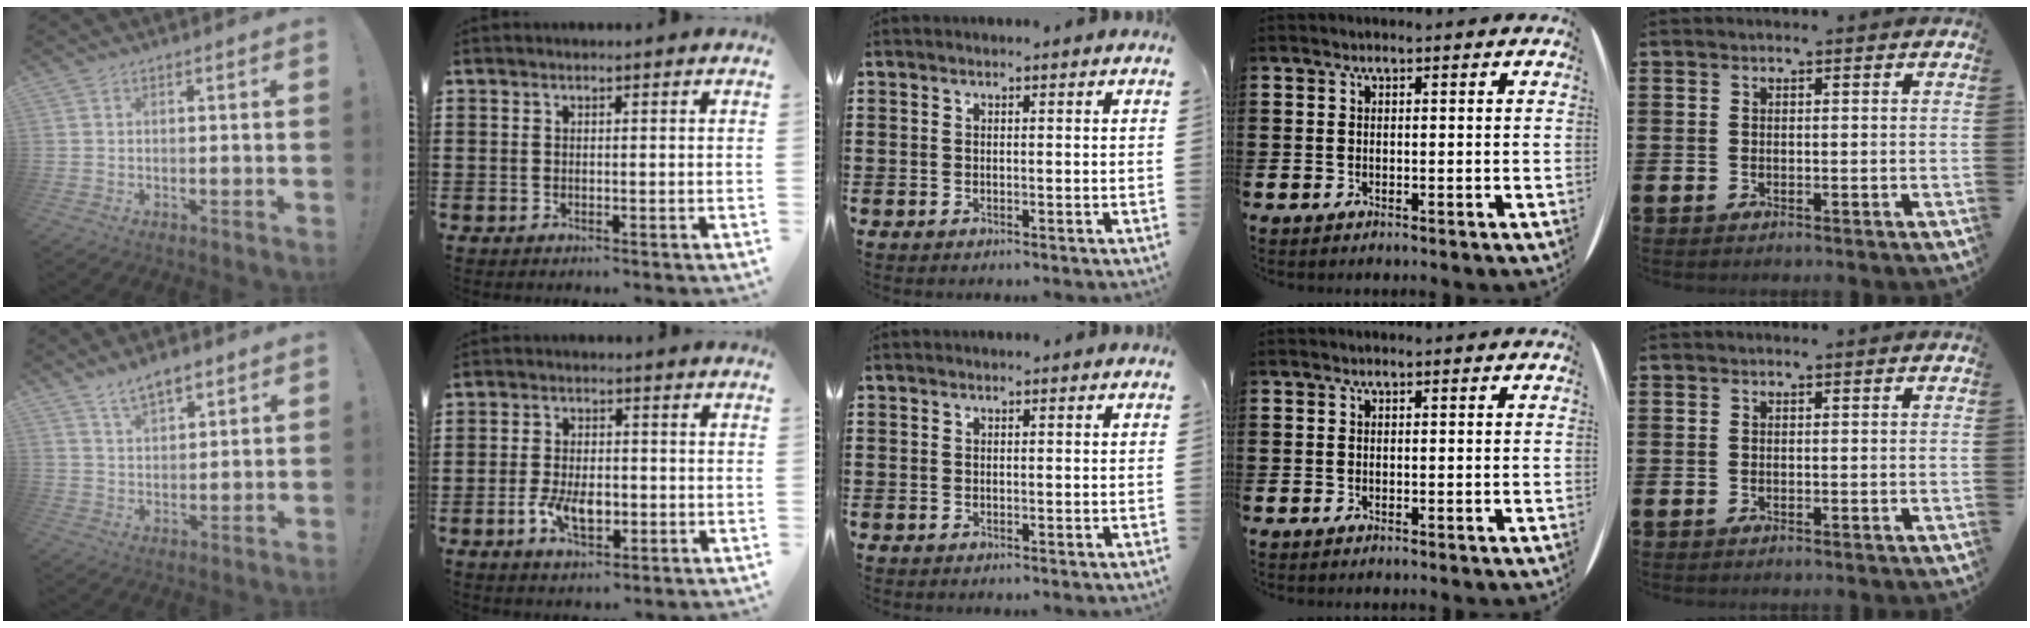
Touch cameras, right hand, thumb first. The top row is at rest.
{"thumb": {"total": 6.8, "force": [4.9, 3.2, 3.6], "torque": [-0.055, -0.022, 0.088]}, "index": {"total": 5.8, "force": [-1.6, 3.1, 4.6], "torque": [-0.083, 0.004, -0.031]}}